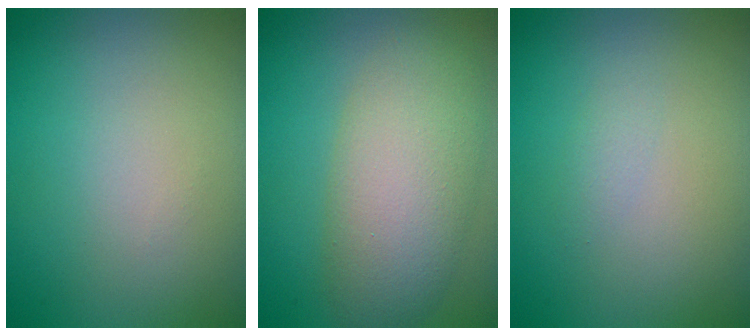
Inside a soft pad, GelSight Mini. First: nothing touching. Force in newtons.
{"total": 6.8, "press": 6.8, "slide": 0.2}
{"total": 0.9, "press": 0.9, "slide": 0.0}